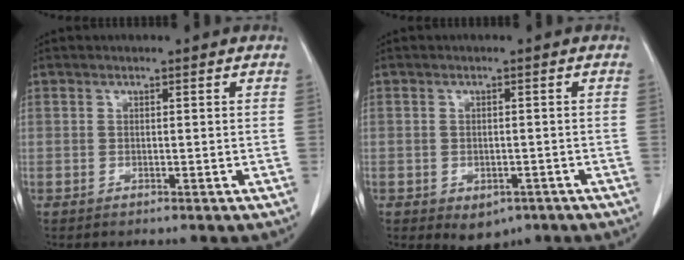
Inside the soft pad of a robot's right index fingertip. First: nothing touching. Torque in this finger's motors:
{"motor_torque": [0.76, -0.73, 0.10, 0.01]}